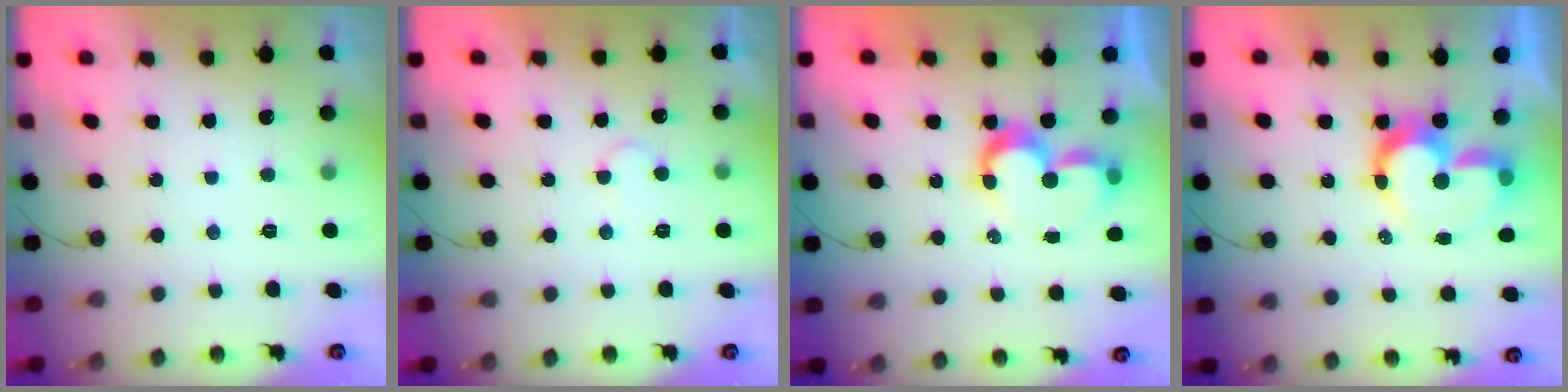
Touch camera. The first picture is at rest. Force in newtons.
{"total": 6.0, "press": 6.0, "slide": 0.5}
{"total": 9.0, "press": 9.0, "slide": 0.3}
{"total": 11.8, "press": 11.8, "slide": 1.0}